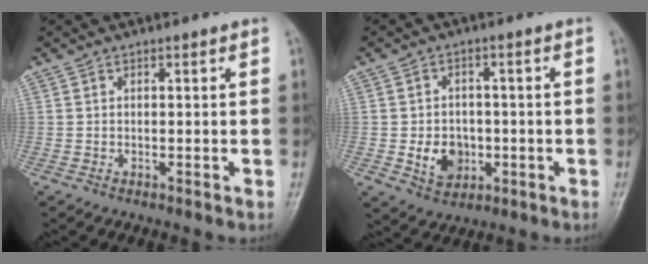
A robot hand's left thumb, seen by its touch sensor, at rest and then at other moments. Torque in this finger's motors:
{"motor_torque": [0.71, 0.79, 0.48, 0.18, 0.02]}